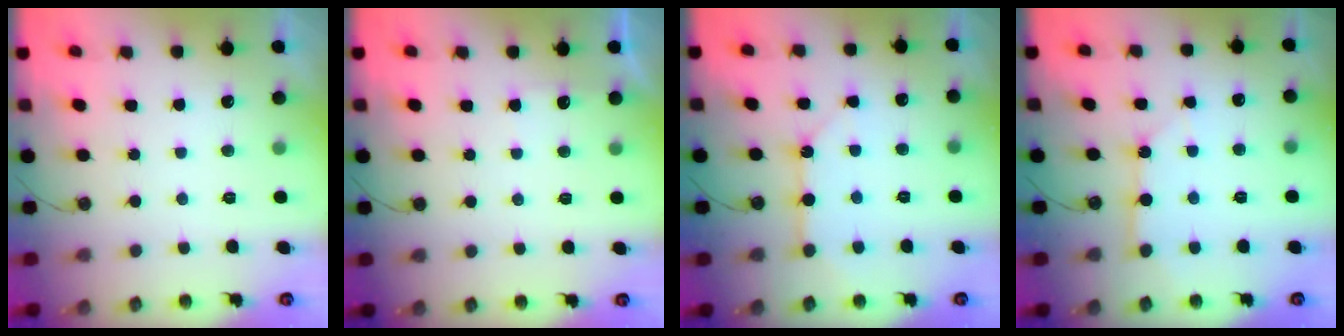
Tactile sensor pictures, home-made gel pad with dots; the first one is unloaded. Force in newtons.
{"total": 2.8, "press": 2.7, "slide": 0.4}
{"total": 8.6, "press": 8.6, "slide": 0.6}
{"total": 3.9, "press": 3.9, "slide": 0.4}